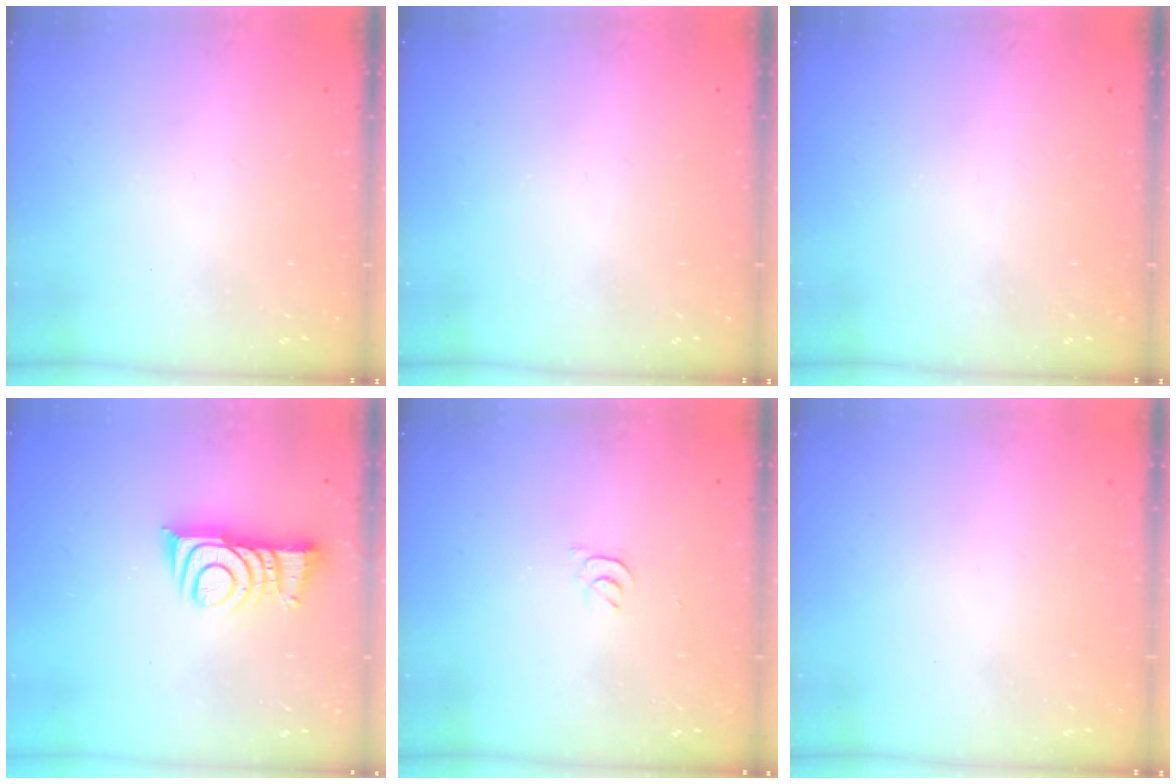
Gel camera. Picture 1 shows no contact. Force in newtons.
{"total": 0.0}
{"total": 0.0}
{"total": 10.0, "press": 9.9, "slide": 1.0}
{"total": 3.3, "press": 3.2, "slide": 0.5}
{"total": 1.5, "press": 1.5, "slide": 0.1}